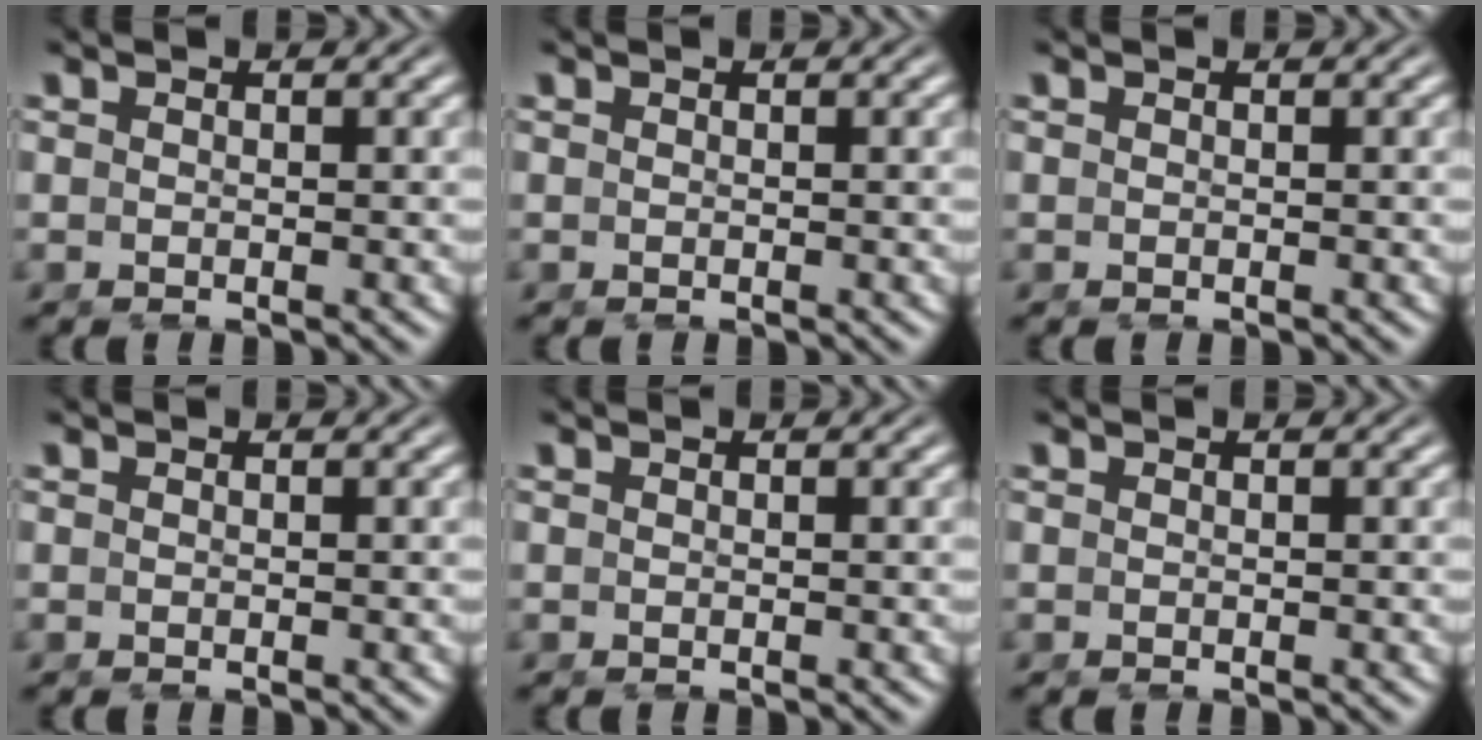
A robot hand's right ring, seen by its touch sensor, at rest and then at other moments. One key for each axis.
{"total": 0.0}
{"total": 0.0}
{"total": 0.0}
{"total": 0.0}
{"total": 0.0}